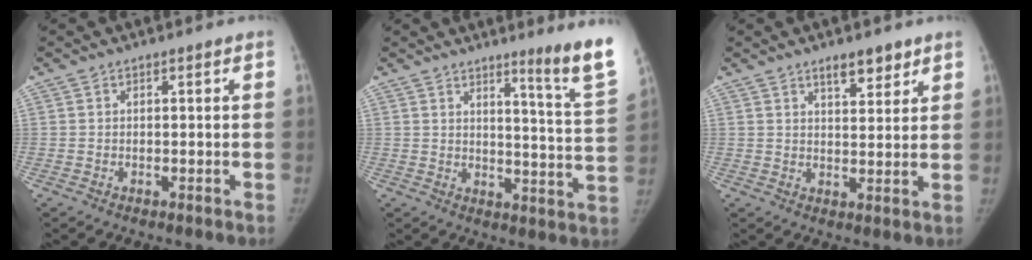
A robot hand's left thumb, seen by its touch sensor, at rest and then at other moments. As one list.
[{"total": 11.7, "force": [8.2, -0.8, 8.3], "torque": [-0.102, -0.083, 0.104]}, {"total": 5.3, "force": [3.8, 2.1, 3.1], "torque": [-0.022, -0.025, 0.058]}]